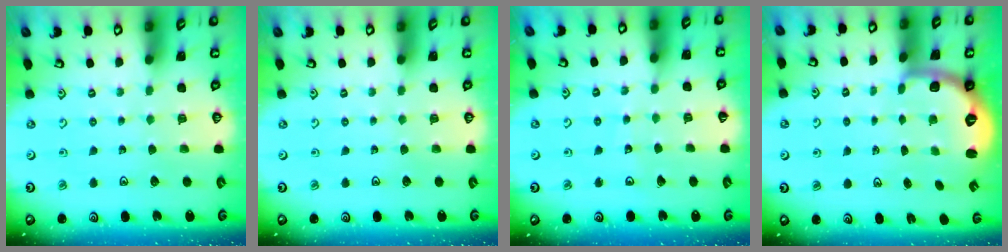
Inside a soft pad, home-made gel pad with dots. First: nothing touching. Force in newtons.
{"total": 0.0}
{"total": 4.1, "press": 4.0, "slide": 0.7}
{"total": 2.7, "press": 1.7, "slide": 2.1}